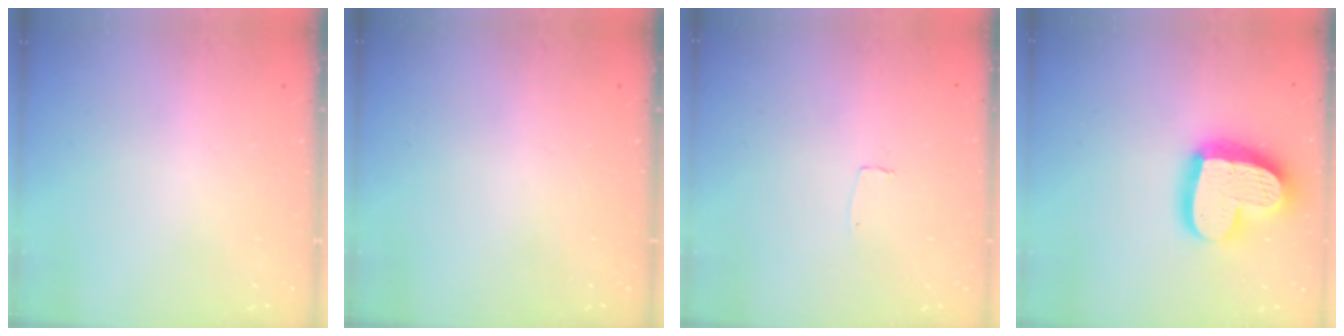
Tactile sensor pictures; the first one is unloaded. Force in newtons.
{"total": 0.0}
{"total": 3.0, "press": 3.0, "slide": 0.2}
{"total": 21.7, "press": 21.6, "slide": 2.0}